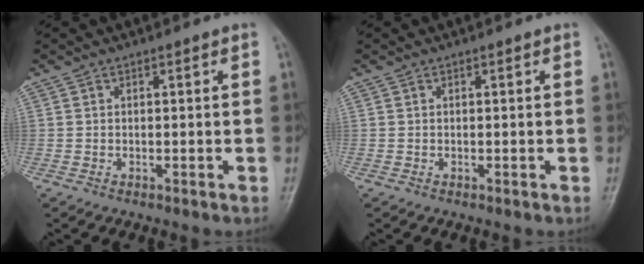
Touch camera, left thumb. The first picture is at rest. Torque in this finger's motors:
{"motor_torque": [0.00, 0.00, -0.07, -0.01, 0.00]}